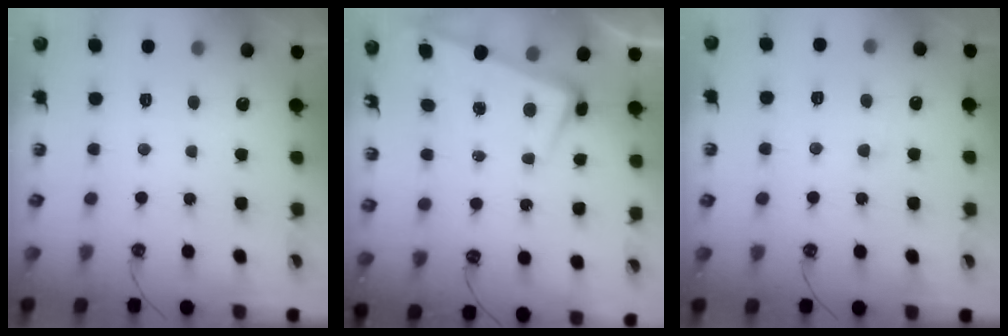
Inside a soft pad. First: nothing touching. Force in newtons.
{"total": 3.0, "press": 2.9, "slide": 0.8}
{"total": 0.9, "press": 0.8, "slide": 0.4}